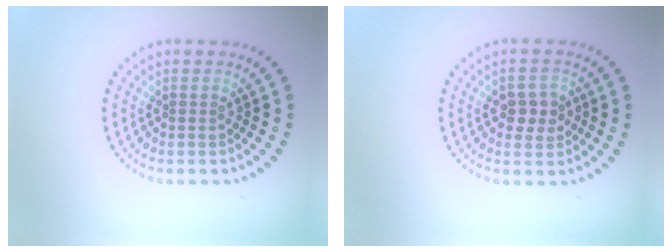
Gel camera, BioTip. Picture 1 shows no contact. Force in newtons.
{"total": 2.6, "press": 2.6, "slide": 0.2}